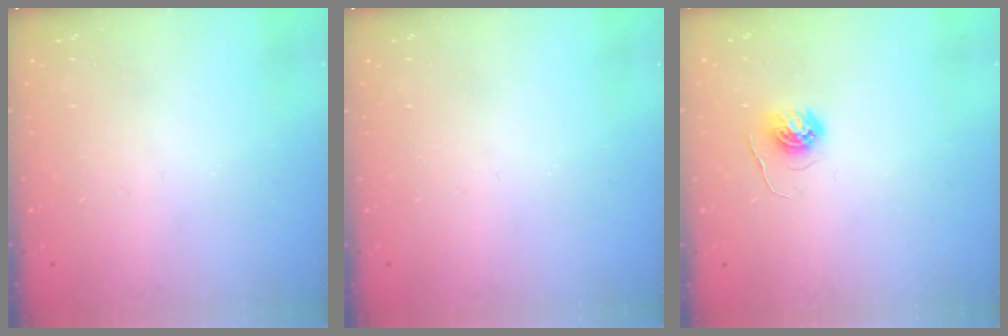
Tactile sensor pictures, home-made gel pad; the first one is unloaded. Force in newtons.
{"total": 0.0}
{"total": 5.5, "press": 5.5, "slide": 0.3}